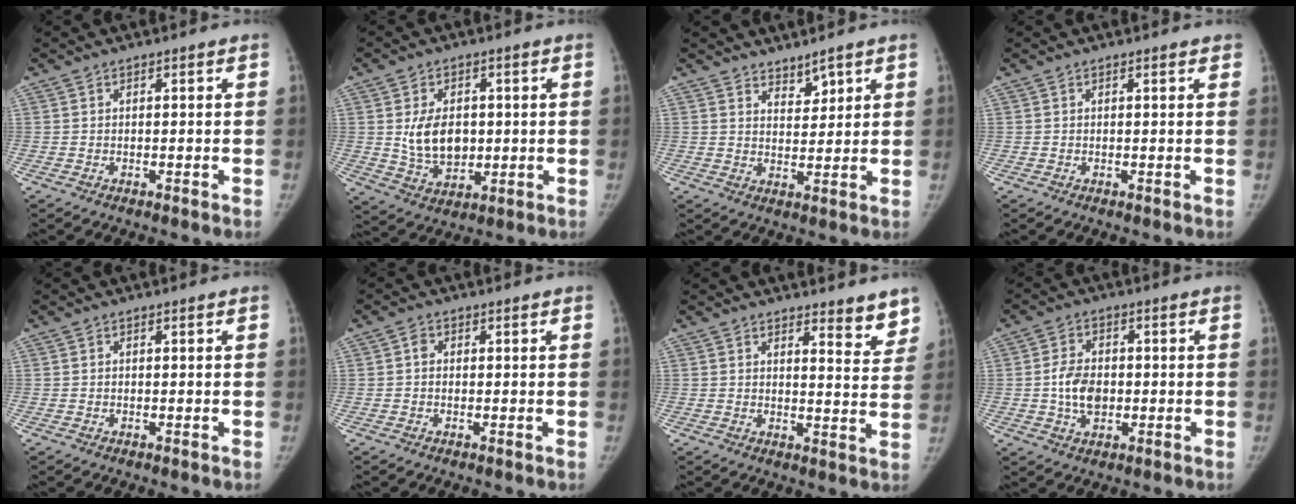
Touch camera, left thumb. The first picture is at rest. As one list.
[{"total": 9.7, "force": [0.8, 6.9, 6.8], "torque": [-0.085, -0.011, 0.025]}, {"total": 3.5, "force": [3.0, 1.5, 1.0], "torque": [0.001, -0.026, 0.055]}, {"total": 1.0, "force": [0.8, 0.3, 0.6], "torque": [-0.005, 0.000, 0.008]}, {"total": 0.0}, {"total": 1.5, "force": [0.1, 1.2, 0.8], "torque": [-0.008, 0.004, -0.003]}, {"total": 6.3, "force": [5.2, 1.9, 3.0], "torque": [-0.007, -0.040, 0.059]}, {"total": 6.8, "force": [-0.5, 4.7, 4.9], "torque": [-0.079, 0.006, -0.010]}]